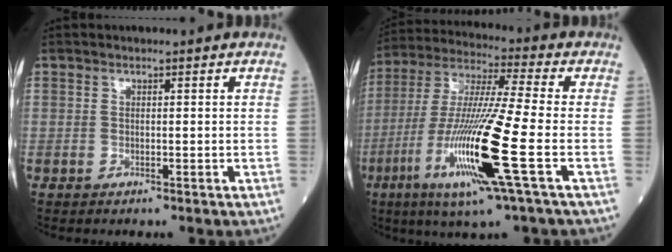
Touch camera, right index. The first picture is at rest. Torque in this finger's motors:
{"motor_torque": [1.68, -0.46, 1.05, 0.21]}